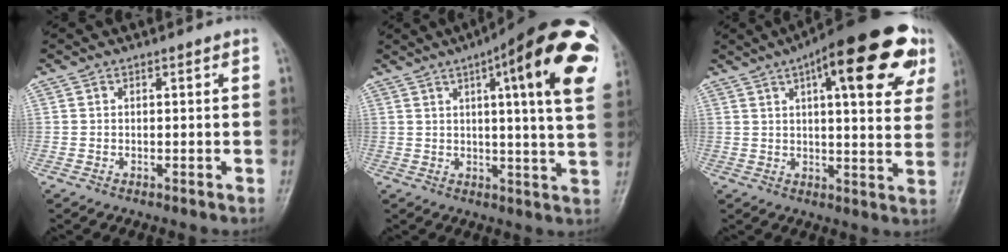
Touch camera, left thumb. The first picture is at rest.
{"total": 23.0, "force": [8.8, 4.8, 20.7], "torque": [-0.248, -0.006, 0.110]}
{"total": 22.2, "force": [10.3, 7.2, 18.3], "torque": [-0.228, -0.004, 0.135]}